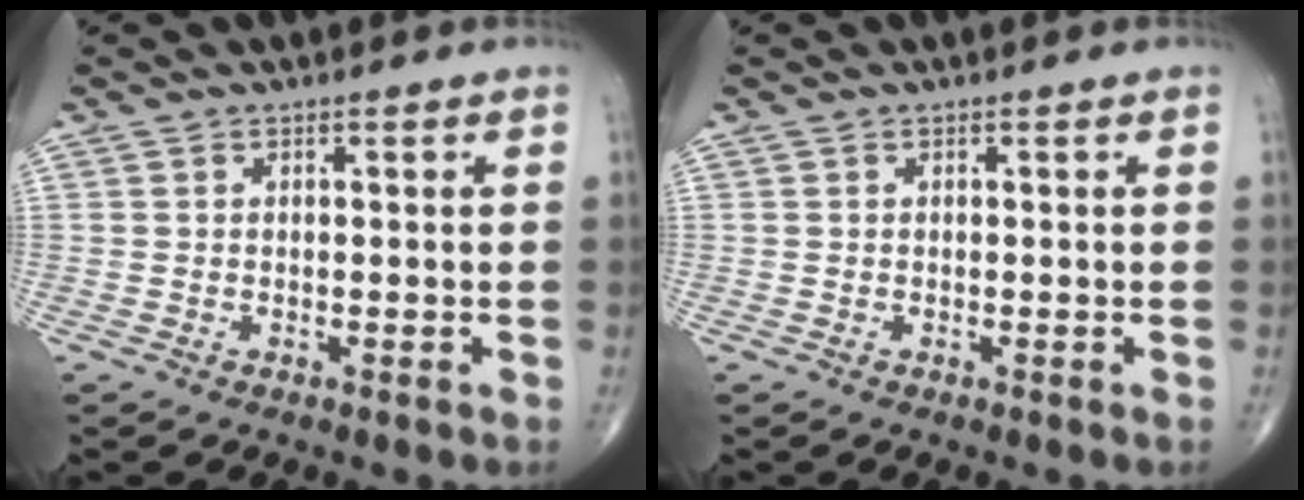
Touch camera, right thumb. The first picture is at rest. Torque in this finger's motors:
{"motor_torque": [0.04, 0.05, 0.11, 0.11, 0.00]}